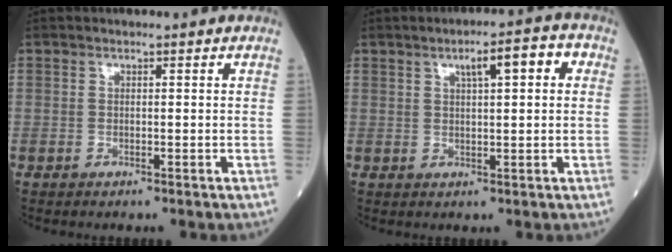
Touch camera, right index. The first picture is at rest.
{"total": 5.8, "force": [2.0, 1.2, 5.3], "torque": [-0.081, 0.017, 0.029]}